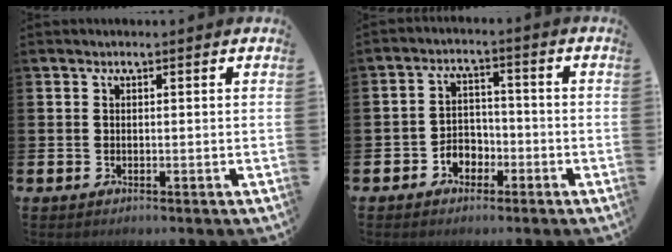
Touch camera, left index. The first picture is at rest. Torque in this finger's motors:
{"motor_torque": [0.47, 0.48, 0.03, 0.04]}